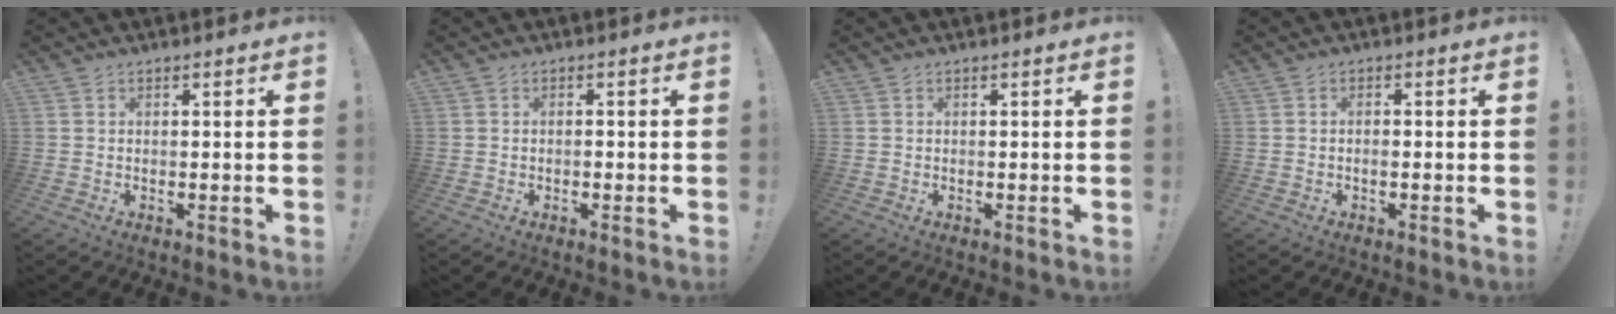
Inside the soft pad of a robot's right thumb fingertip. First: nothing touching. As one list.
[{"total": 0.7, "force": [-0.6, 0.2, 0.3], "torque": [-0.004, 0.001, -0.010]}, {"total": 0.0}, {"total": 1.2, "force": [-0.6, 0.2, 1.1], "torque": [-0.018, 0.001, -0.011]}]